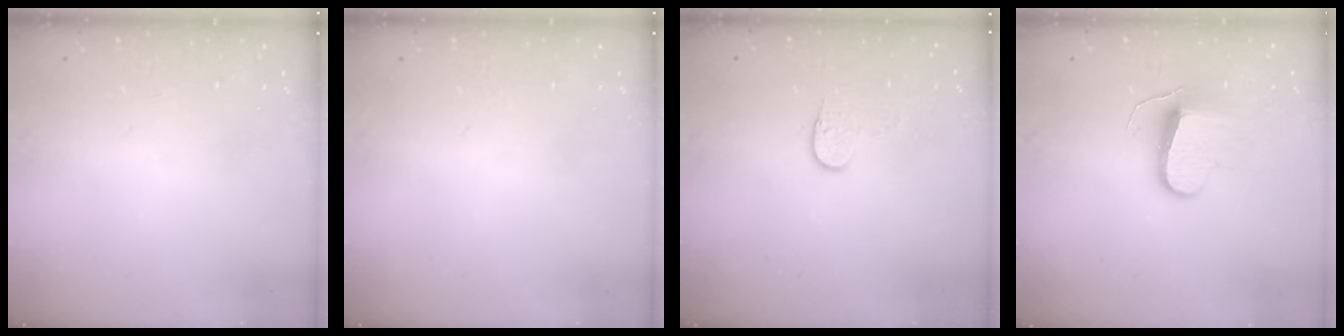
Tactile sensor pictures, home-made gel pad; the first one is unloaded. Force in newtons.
{"total": 0.0}
{"total": 5.3, "press": 5.2, "slide": 0.5}
{"total": 9.3, "press": 9.3, "slide": 0.5}